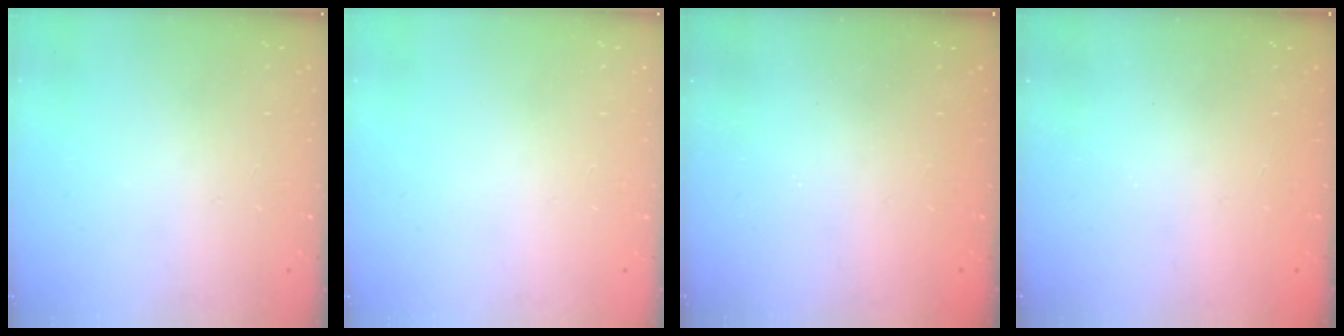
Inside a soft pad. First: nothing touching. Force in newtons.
{"total": 0.0}
{"total": 2.2, "press": 2.1, "slide": 0.7}
{"total": 2.3, "press": 2.2, "slide": 0.8}